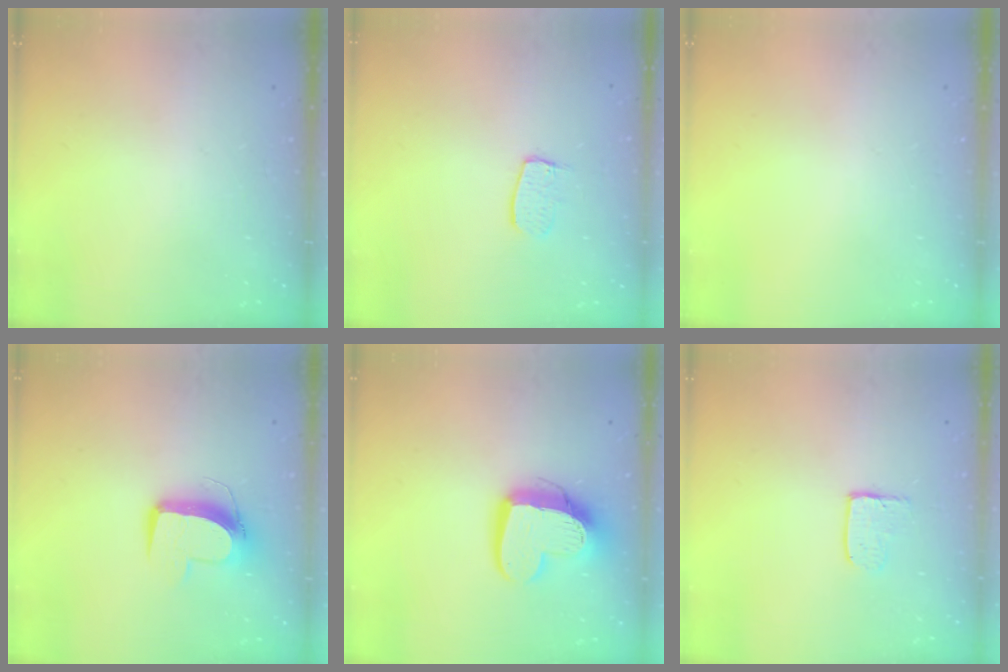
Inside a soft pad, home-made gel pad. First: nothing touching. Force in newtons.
{"total": 6.8, "press": 6.8, "slide": 0.3}
{"total": 0.0}
{"total": 10.6, "press": 10.5, "slide": 1.1}
{"total": 14.9, "press": 14.8, "slide": 1.5}
{"total": 4.0, "press": 4.0, "slide": 0.4}